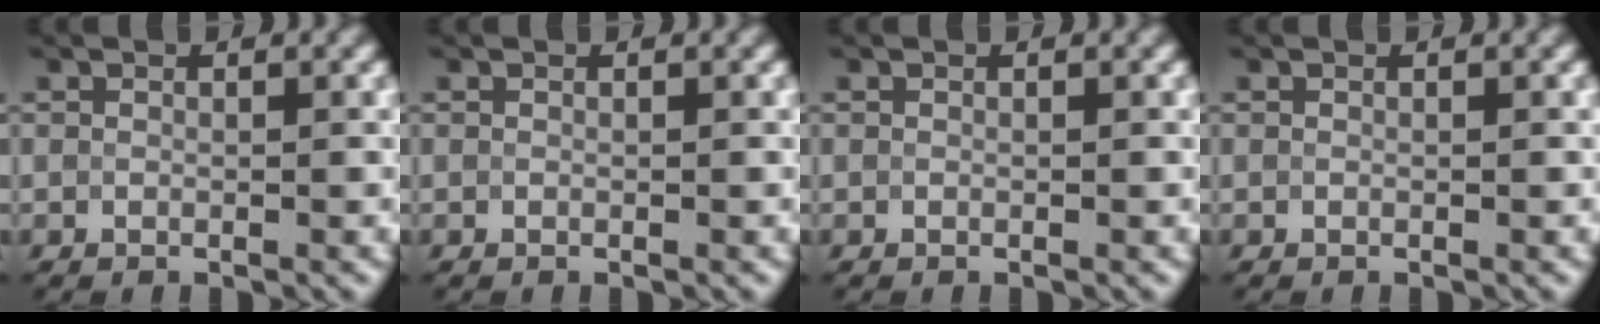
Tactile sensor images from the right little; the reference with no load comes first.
{"total": 0.0}
{"total": 0.0}
{"total": 0.0}